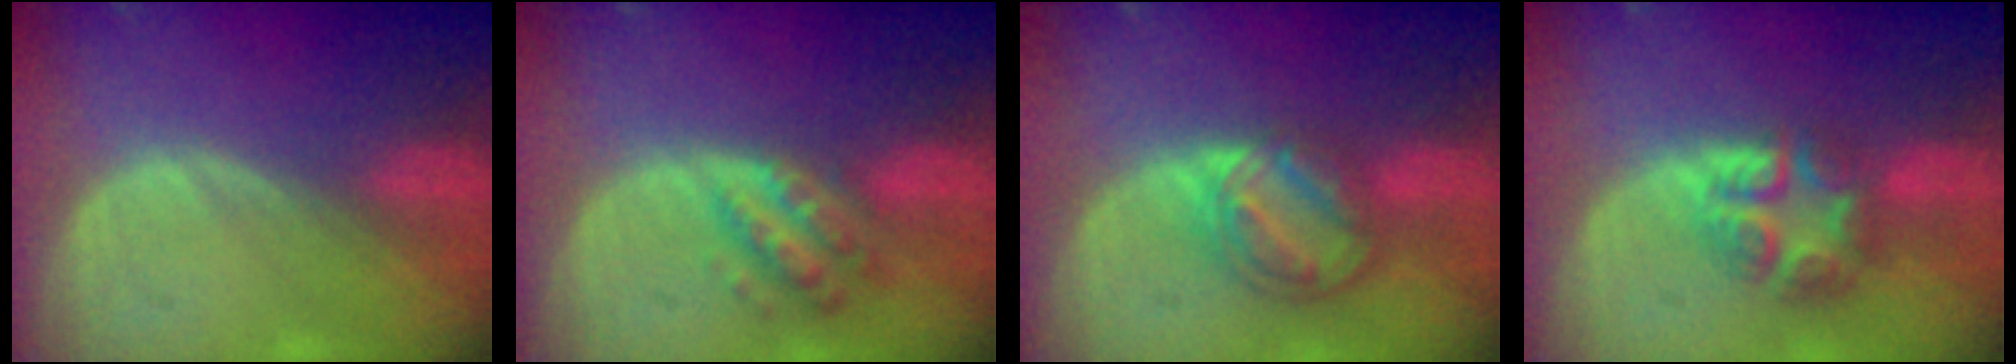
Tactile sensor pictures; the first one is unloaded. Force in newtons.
{"total": 6.3, "press": 5.7, "slide": 2.7}
{"total": 8.1, "press": 7.0, "slide": 4.2}
{"total": 7.6, "press": 6.7, "slide": 3.6}